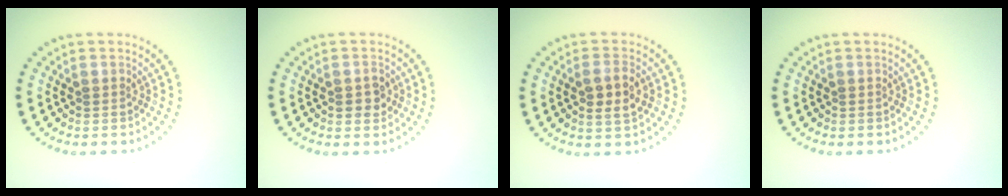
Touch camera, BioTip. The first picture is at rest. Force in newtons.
{"total": 1.8, "press": 1.8, "slide": 0.3}
{"total": 2.6, "press": 2.6, "slide": 0.4}
{"total": 0.0}